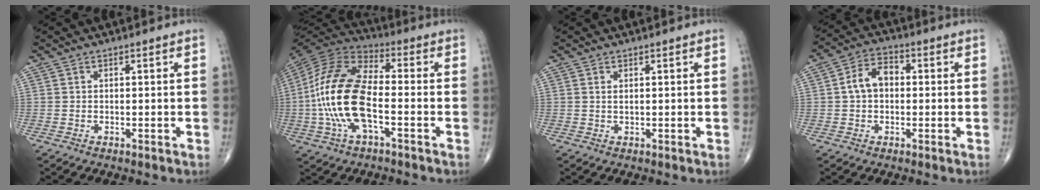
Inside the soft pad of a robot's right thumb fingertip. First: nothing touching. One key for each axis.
{"total": 18.1, "fx": -3.1, "fy": 8.1, "fz": 15.9, "tx": -0.333, "ty": 0.029, "tz": -0.064}
{"total": 0.6, "fx": 0.3, "fy": 0.2, "fz": 0.5, "tx": -0.008, "ty": -0.002, "tz": 0.005}
{"total": 6.6, "fx": 0.2, "fy": 4.7, "fz": 4.6, "tx": -0.073, "ty": 0.023, "tz": -0.005}